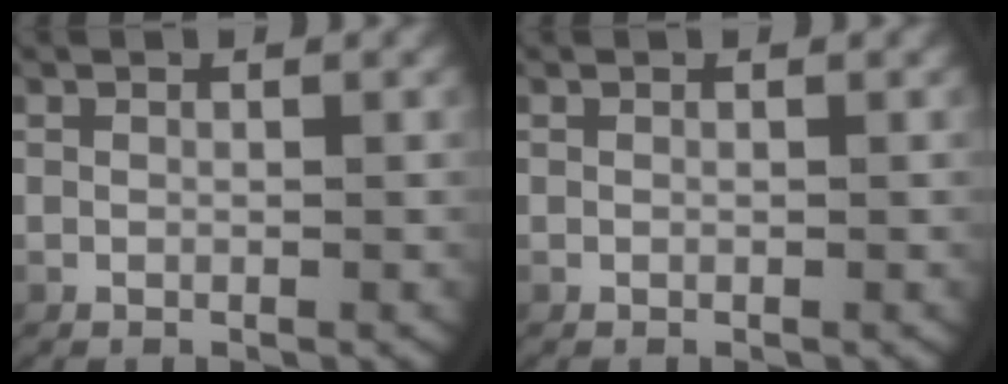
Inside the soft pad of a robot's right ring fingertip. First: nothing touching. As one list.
[{"total": 0.0}]